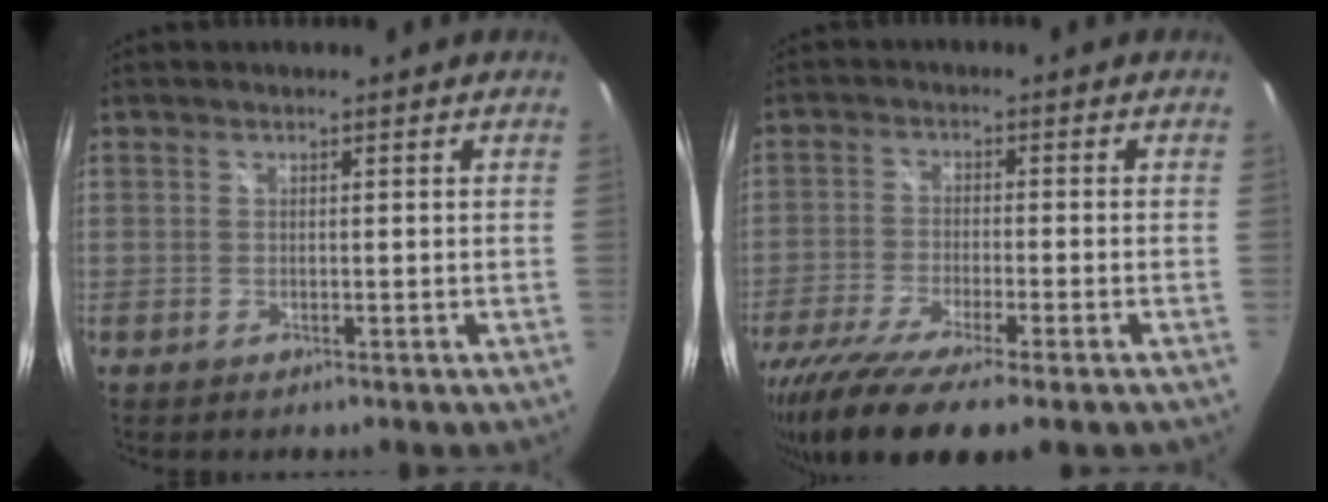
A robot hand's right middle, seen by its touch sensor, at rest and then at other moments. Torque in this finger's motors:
{"motor_torque": [1.22, -0.91, 0.30, 0.19]}